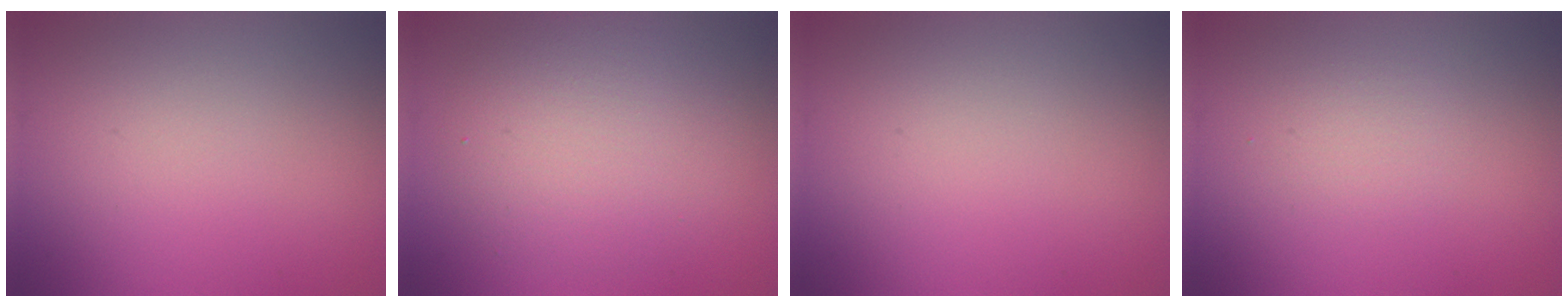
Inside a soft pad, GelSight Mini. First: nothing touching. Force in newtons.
{"total": 4.5, "press": 4.5, "slide": 0.3}
{"total": 0.0}
{"total": 1.1, "press": 1.1, "slide": 0.2}